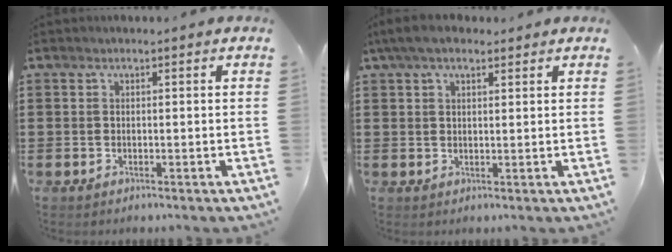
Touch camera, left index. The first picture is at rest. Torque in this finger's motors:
{"motor_torque": [0.83, 0.63, 0.23, 0.03]}